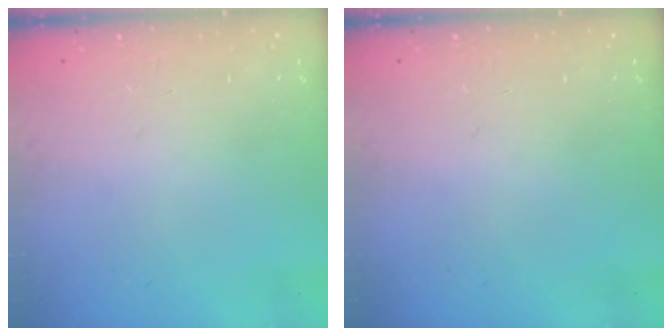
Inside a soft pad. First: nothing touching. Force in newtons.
{"total": 0.0}